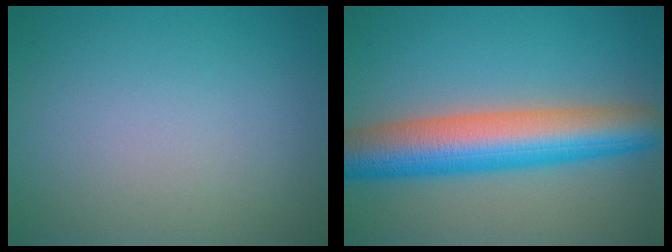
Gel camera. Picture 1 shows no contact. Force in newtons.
{"total": 9.2, "press": 9.2, "slide": 0.3}